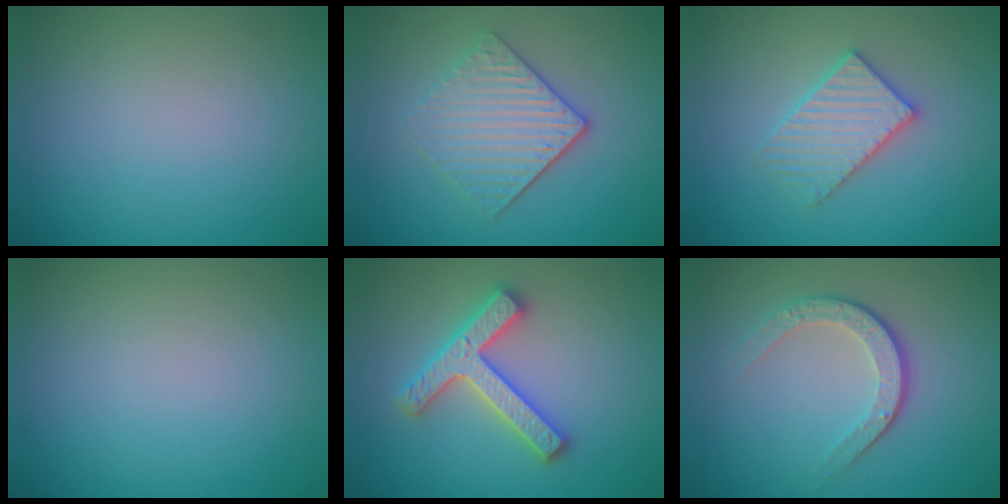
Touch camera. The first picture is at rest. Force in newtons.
{"total": 4.1, "press": 3.4, "slide": 2.3}
{"total": 3.7, "press": 3.6, "slide": 0.6}
{"total": 0.0}
{"total": 4.7, "press": 4.6, "slide": 0.8}
{"total": 3.7, "press": 2.6, "slide": 2.6}